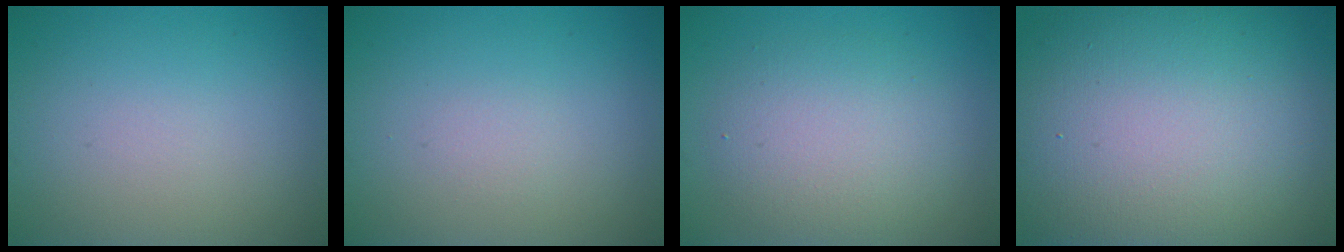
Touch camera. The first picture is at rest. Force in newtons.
{"total": 0.6, "press": 0.6, "slide": 0.1}
{"total": 4.6, "press": 4.6, "slide": 0.2}
{"total": 19.5, "press": 19.4, "slide": 0.8}